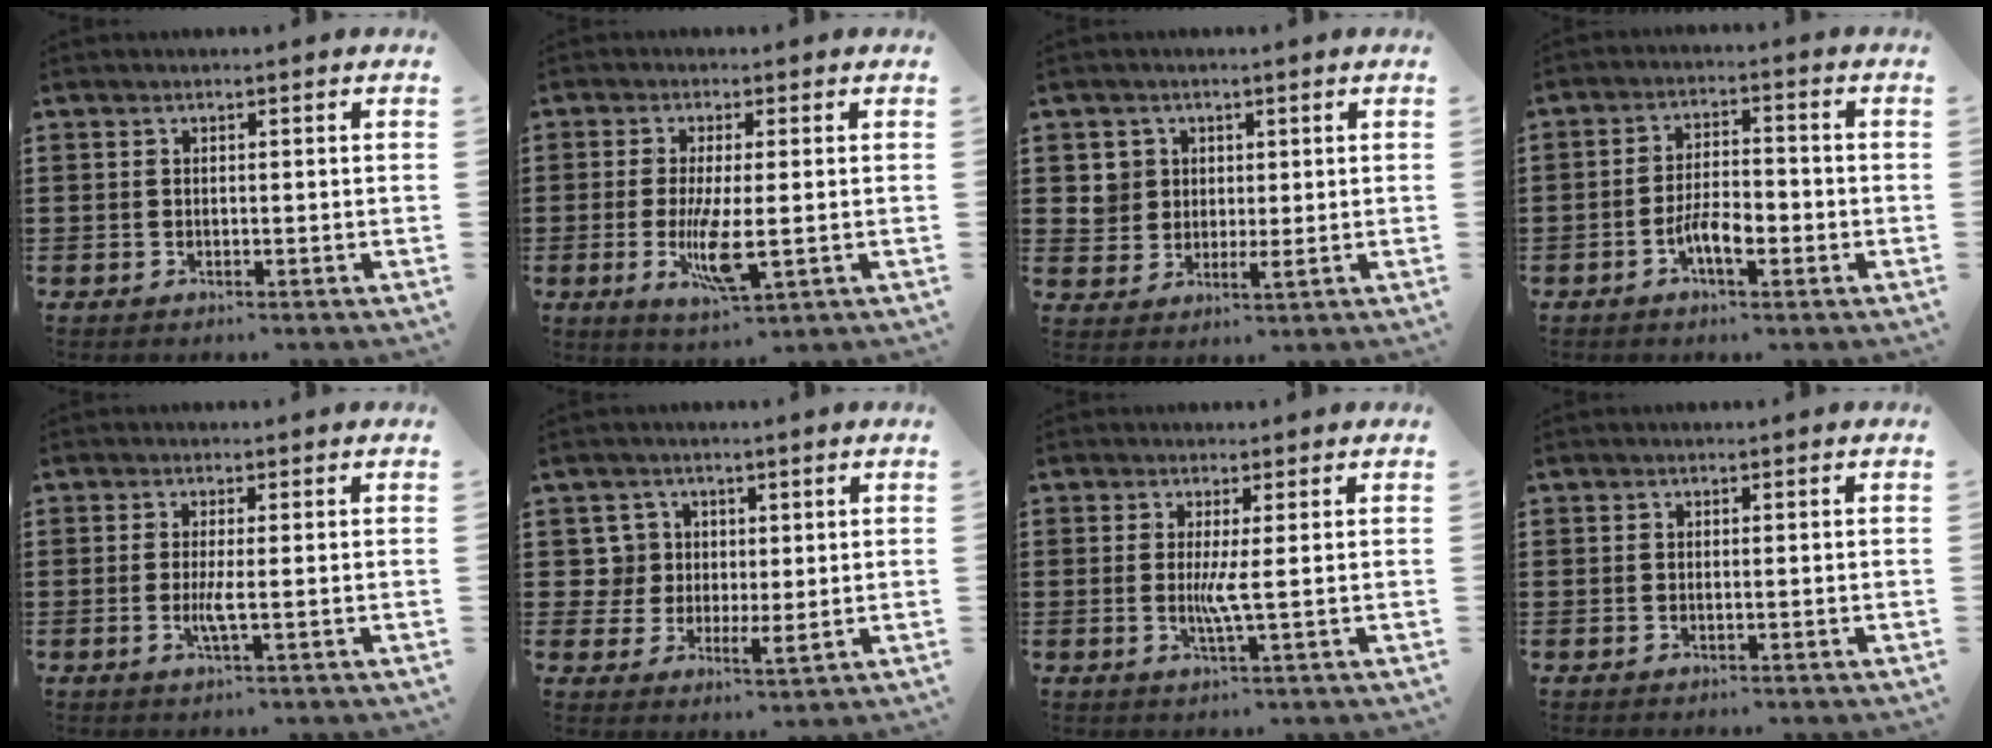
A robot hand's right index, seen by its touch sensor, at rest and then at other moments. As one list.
[{"total": 6.9, "force": [-1.3, 1.4, 6.6], "torque": [-0.140, -0.021, -0.025]}, {"total": 3.2, "force": [1.0, 3.0, 0.8], "torque": [-0.031, 0.012, 0.019]}, {"total": 5.8, "force": [-2.4, 2.0, 4.8], "torque": [-0.100, 0.002, -0.049]}, {"total": 2.7, "force": [-0.5, 0.0, 2.6], "torque": [-0.053, -0.010, -0.012]}, {"total": 4.2, "force": [1.2, 3.8, 1.2], "torque": [-0.043, 0.013, 0.022]}, {"total": 3.4, "force": [0.0, -0.4, 3.4], "torque": [-0.062, -0.010, -0.002]}, {"total": 0.0}]